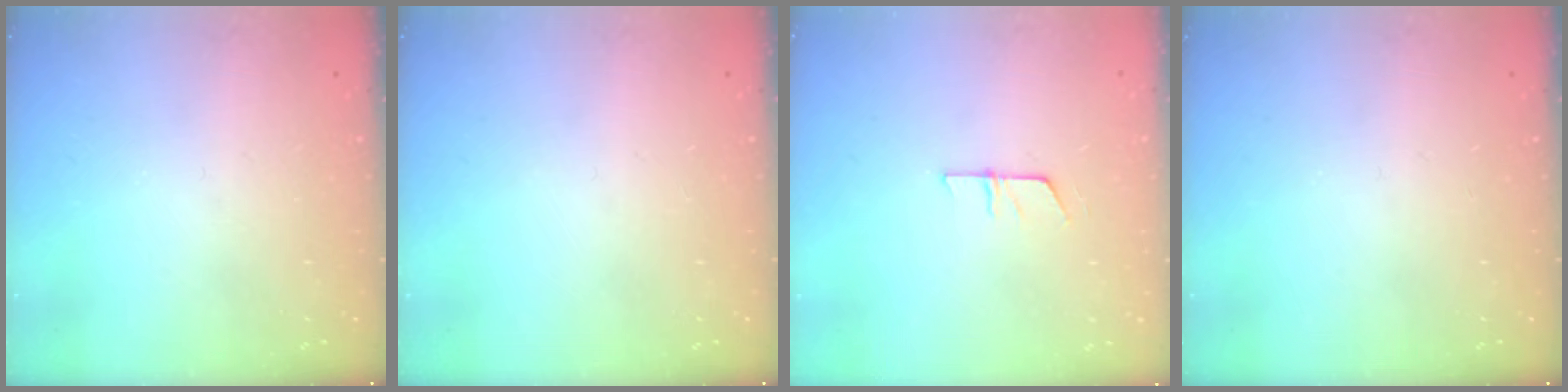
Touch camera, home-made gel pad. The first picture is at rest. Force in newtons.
{"total": 0.0}
{"total": 5.4, "press": 5.4, "slide": 0.4}
{"total": 0.0}